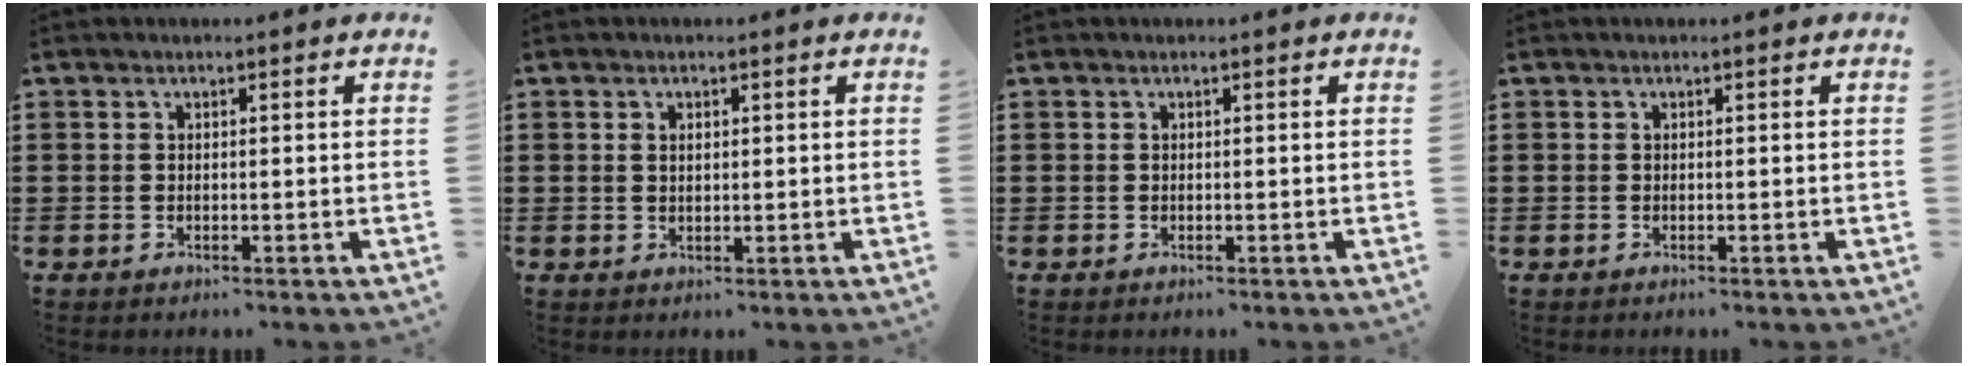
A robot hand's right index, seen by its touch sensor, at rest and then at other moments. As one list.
[{"total": 0.9, "force": [0.3, 0.5, 0.7], "torque": [-0.016, 0.003, 0.006]}, {"total": 0.0}, {"total": 0.0}]